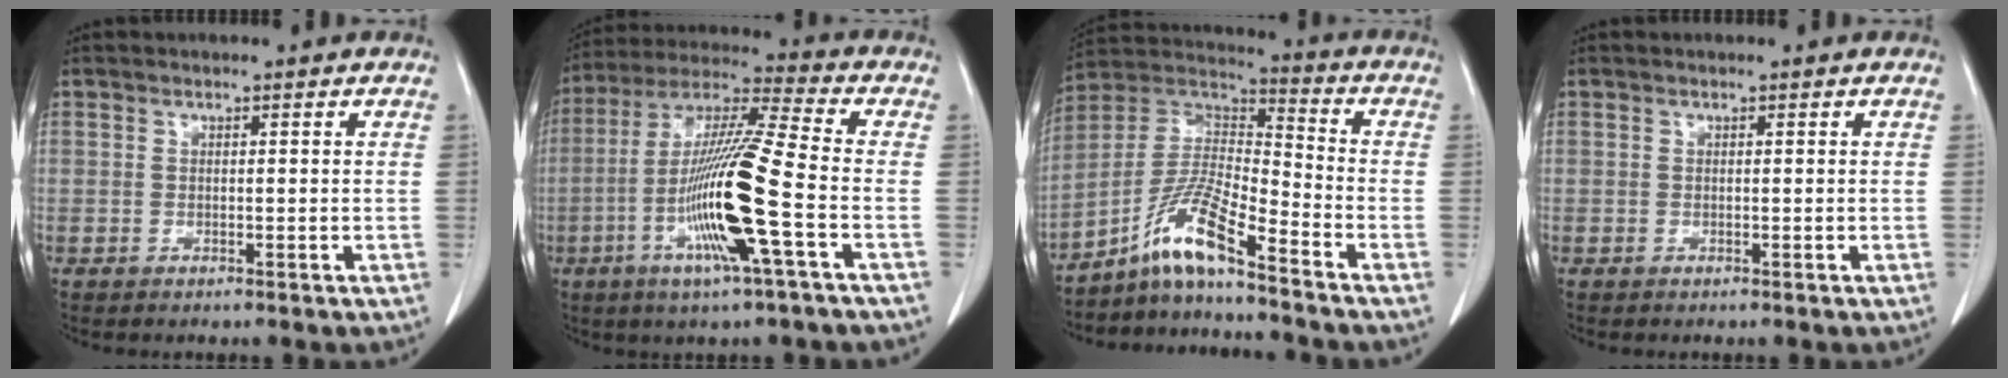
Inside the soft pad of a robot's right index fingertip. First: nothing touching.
{"total": 16.1, "force": [-4.7, -0.4, 15.4], "torque": [-0.308, -0.010, -0.095]}
{"total": 9.8, "force": [-7.2, 0.3, 6.6], "torque": [-0.142, 0.009, -0.139]}
{"total": 0.0}